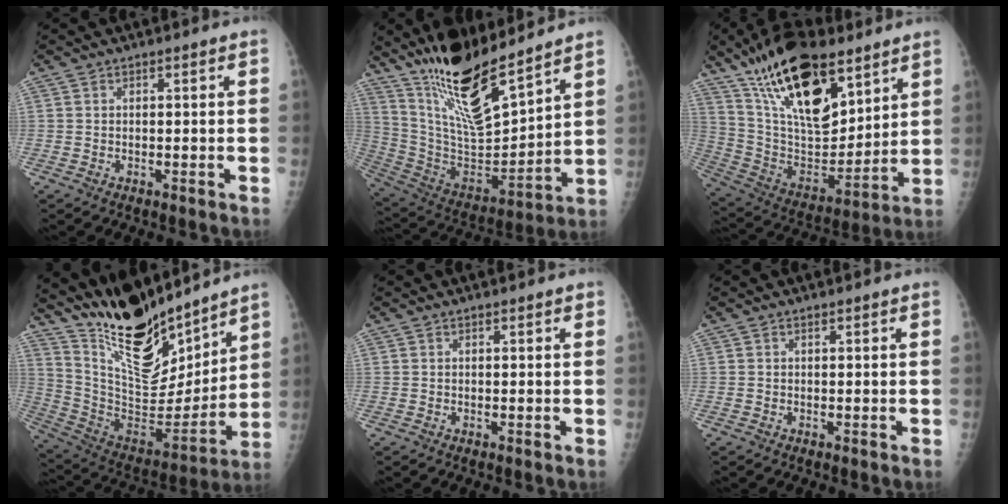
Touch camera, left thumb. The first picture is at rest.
{"total": 19.6, "force": [14.9, 4.7, 11.9], "torque": [-0.181, -0.088, 0.286]}
{"total": 25.2, "force": [15.2, 10.9, 17.0], "torque": [-0.271, -0.052, 0.275]}
{"total": 21.2, "force": [17.3, 6.5, 10.4], "torque": [-0.138, -0.103, 0.314]}
{"total": 0.0}
{"total": 0.0}